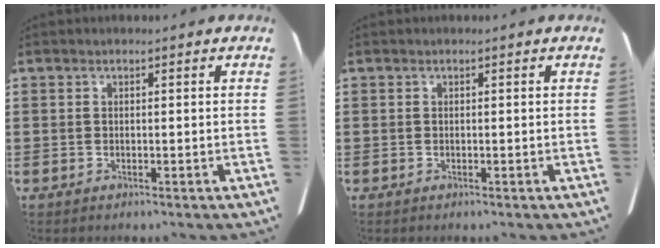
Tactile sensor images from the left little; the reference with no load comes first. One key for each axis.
{"total": 0.0}